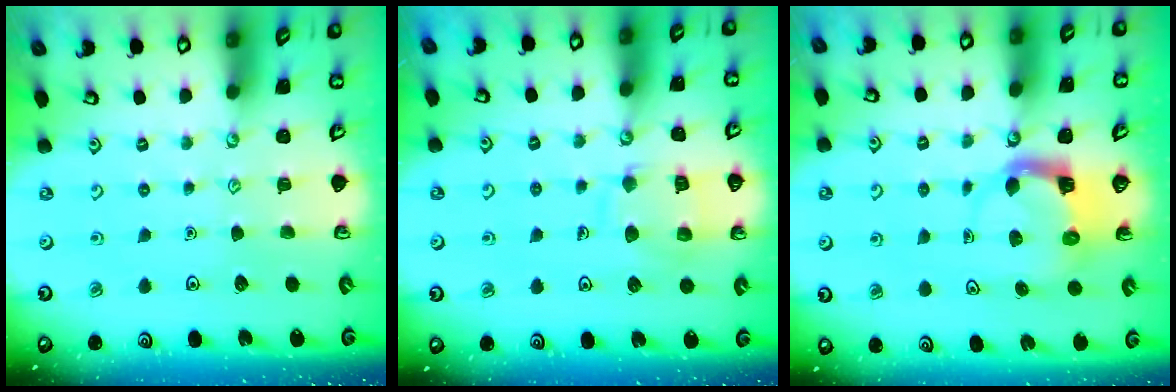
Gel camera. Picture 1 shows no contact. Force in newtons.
{"total": 10.1, "press": 10.1, "slide": 0.6}
{"total": 3.7, "press": 3.6, "slide": 0.7}